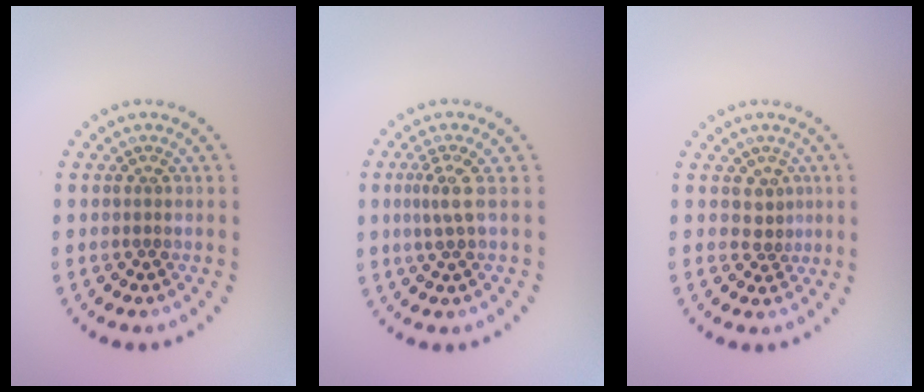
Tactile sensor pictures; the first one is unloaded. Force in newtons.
{"total": 2.2, "press": 1.5, "slide": 1.6}
{"total": 1.5, "press": 1.2, "slide": 0.9}